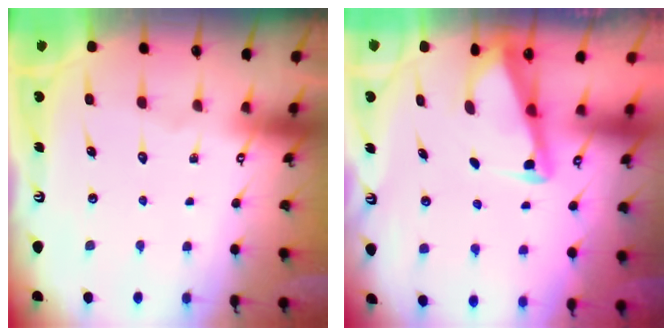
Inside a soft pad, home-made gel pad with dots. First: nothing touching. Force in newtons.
{"total": 2.8, "press": 2.8, "slide": 0.3}